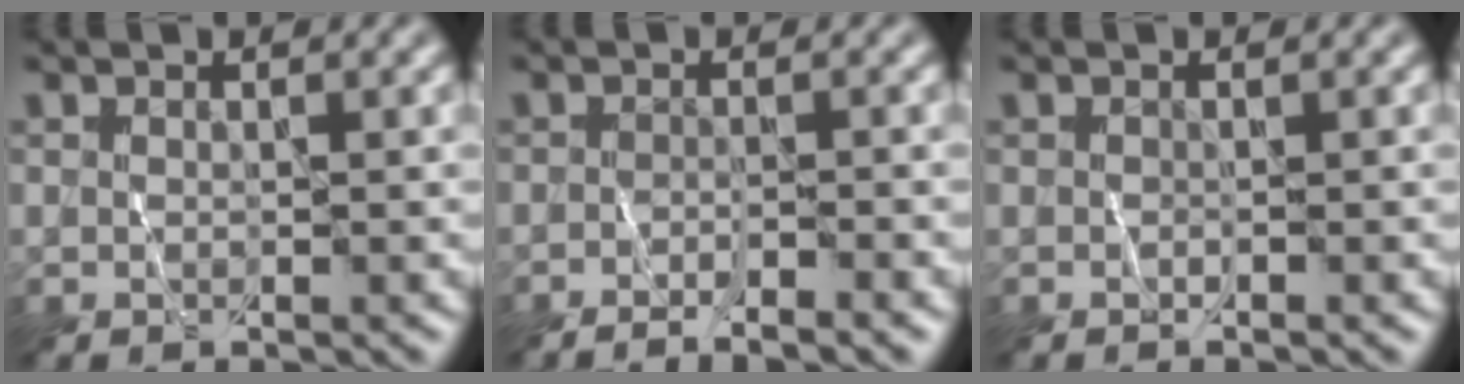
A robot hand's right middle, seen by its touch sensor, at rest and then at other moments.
{"total": 2.5, "force": [-2.0, 0.0, 1.5], "torque": [-0.028, 0.002, -0.040]}
{"total": 0.0}